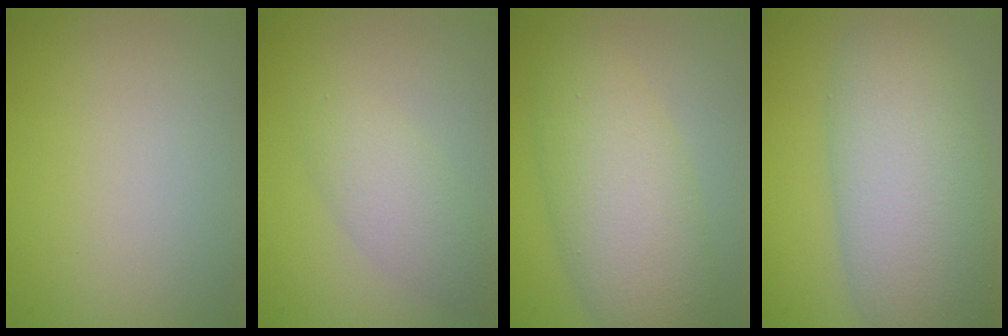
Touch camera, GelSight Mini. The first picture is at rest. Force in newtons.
{"total": 2.8, "press": 2.8, "slide": 0.2}
{"total": 6.9, "press": 6.9, "slide": 0.4}
{"total": 9.6, "press": 9.5, "slide": 0.7}